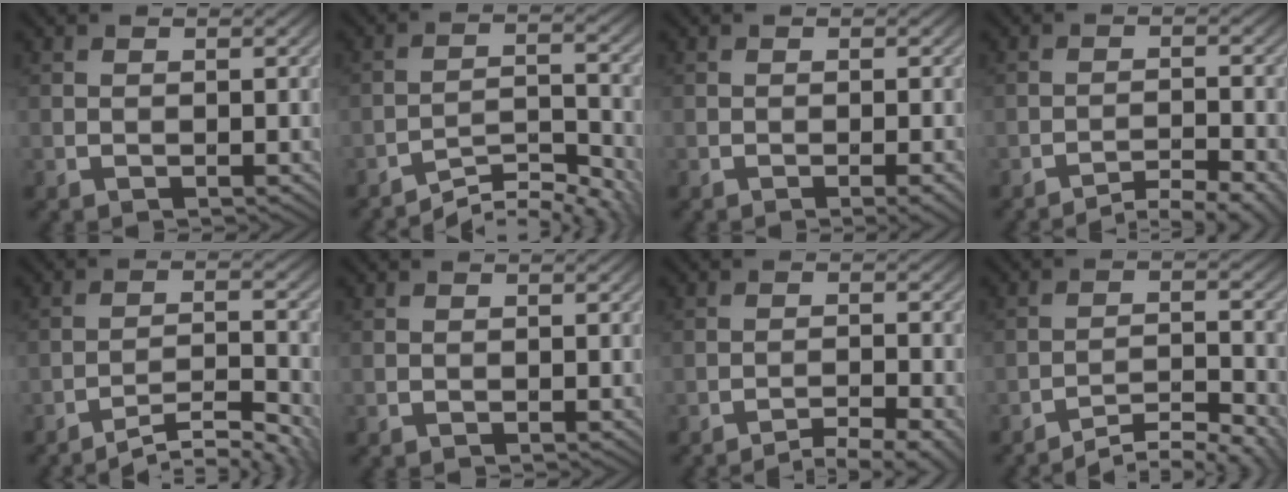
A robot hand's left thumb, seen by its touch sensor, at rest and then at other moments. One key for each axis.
{"total": 5.6, "fx": -5.1, "fy": 0.4, "fz": 2.3, "tx": -0.037, "ty": 0.003, "tz": -0.084}
{"total": 1.6, "fx": -0.8, "fy": 0.1, "fz": 1.3, "tx": -0.022, "ty": 0.003, "tz": -0.018}
{"total": 3.7, "fx": -3.2, "fy": -0.1, "fz": 1.8, "tx": -0.027, "ty": 0.008, "tz": -0.049}
{"total": 5.0, "fx": -4.3, "fy": 0.0, "fz": 2.6, "tx": -0.043, "ty": 0.004, "tz": -0.066}
{"total": 0.0}
{"total": 4.0, "fx": -3.4, "fy": 0.1, "fz": 2.2, "tx": -0.032, "ty": 0.008, "tz": -0.052}
{"total": 4.8, "fx": -4.3, "fy": 0.1, "fz": 2.0, "tx": -0.033, "ty": 0.007, "tz": -0.066}